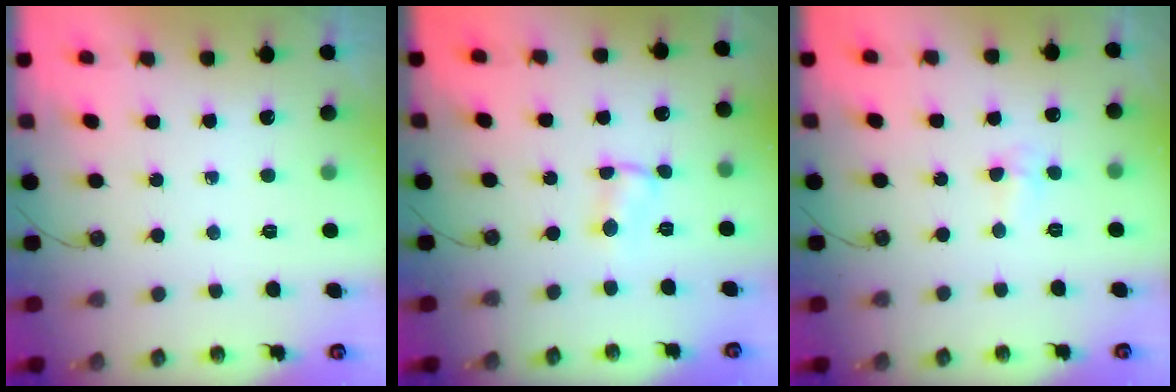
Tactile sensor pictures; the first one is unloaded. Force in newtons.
{"total": 1.5, "press": 1.5, "slide": 0.2}
{"total": 2.5, "press": 2.4, "slide": 0.9}